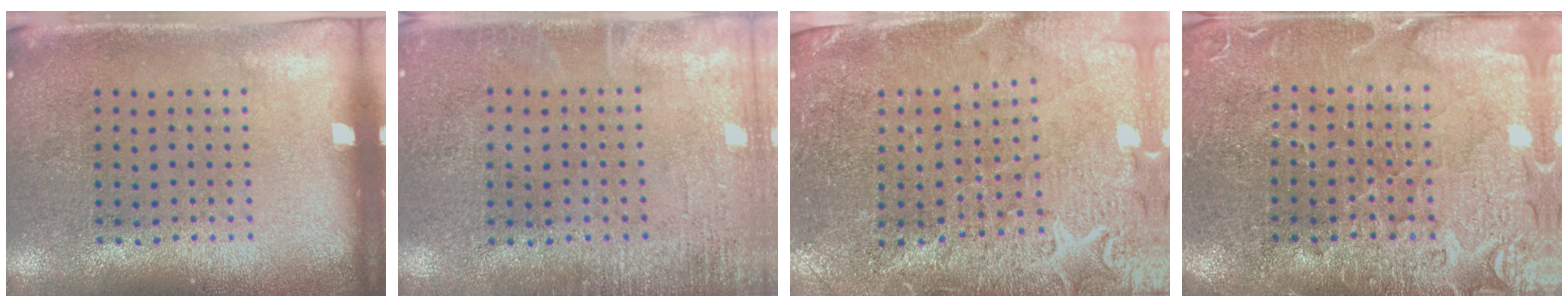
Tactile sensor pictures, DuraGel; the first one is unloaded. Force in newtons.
{"total": 1.7, "press": 1.7, "slide": 0.3}
{"total": 3.2, "press": 3.1, "slide": 1.0}
{"total": 3.6, "press": 3.4, "slide": 1.2}